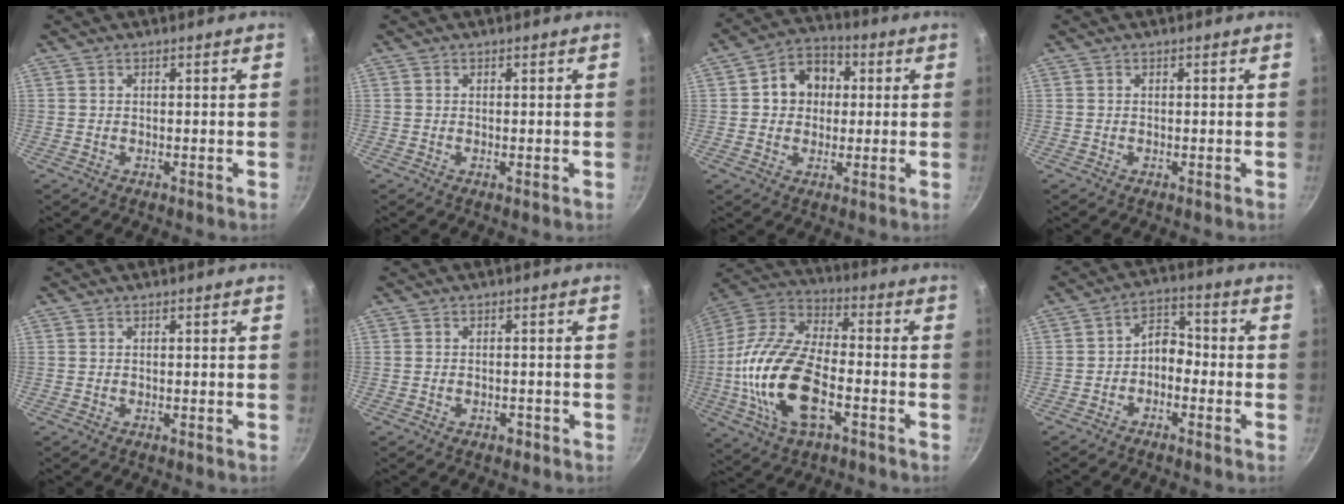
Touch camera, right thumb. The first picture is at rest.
{"total": 0.5, "force": [-0.1, 0.0, 0.5], "torque": [-0.008, -0.001, -0.002]}
{"total": 9.6, "force": [1.6, 8.0, 5.1], "torque": [-0.039, 0.014, 0.011]}
{"total": 0.0}
{"total": 0.0}
{"total": 1.4, "force": [-0.9, 0.9, 0.6], "torque": [-0.004, 0.010, -0.006]}
{"total": 20.7, "force": [-5.3, 10.3, 17.1], "torque": [-0.330, 0.031, -0.111]}
{"total": 5.0, "force": [-2.0, 3.3, 3.2], "torque": [-0.033, 0.040, -0.040]}